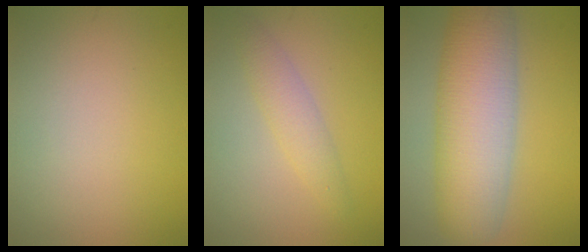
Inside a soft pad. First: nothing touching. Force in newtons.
{"total": 2.4, "press": 2.4, "slide": 0.1}
{"total": 10.2, "press": 10.2, "slide": 0.3}